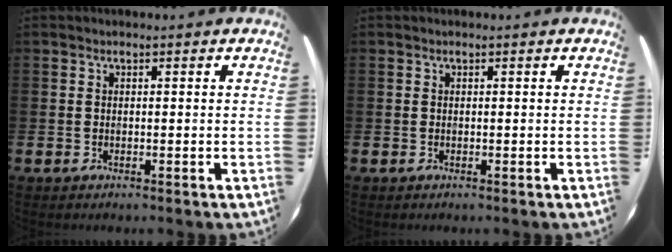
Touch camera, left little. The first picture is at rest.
{"total": 0.0}